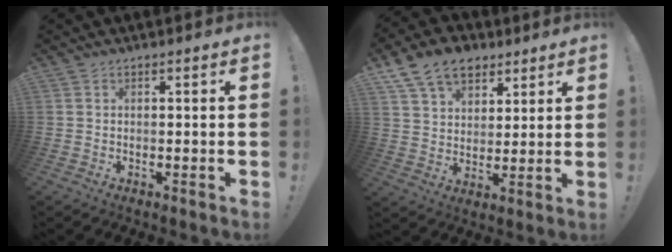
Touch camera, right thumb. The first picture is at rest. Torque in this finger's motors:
{"motor_torque": [1.47, 1.49, 0.54, 0.54, 0.05]}